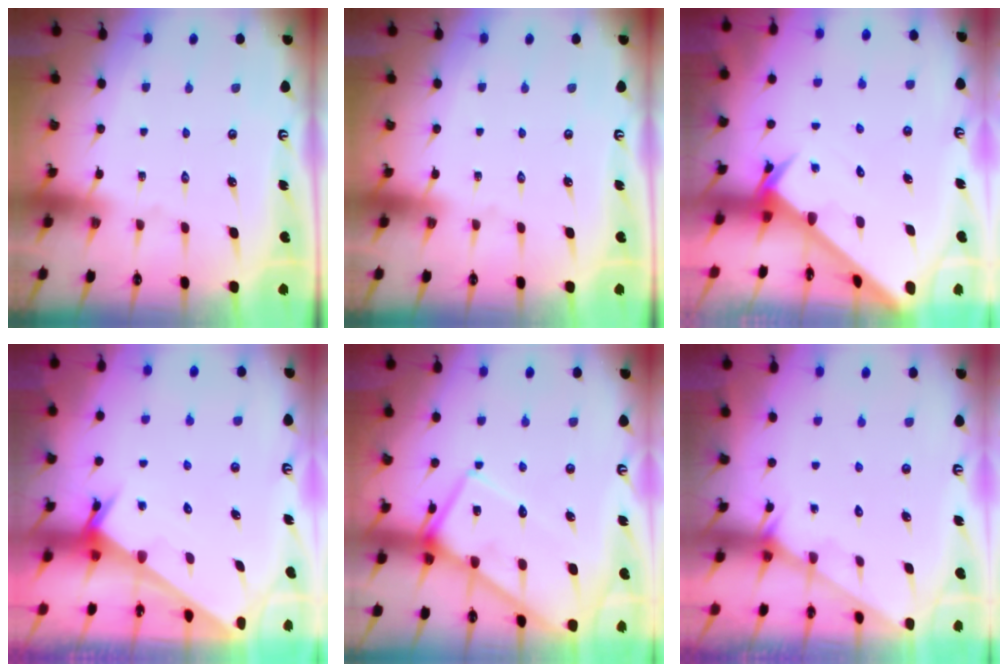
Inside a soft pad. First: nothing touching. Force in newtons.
{"total": 0.0}
{"total": 2.7, "press": 2.7, "slide": 0.1}
{"total": 2.4, "press": 2.4, "slide": 0.1}
{"total": 11.9, "press": 11.8, "slide": 1.4}
{"total": 1.3, "press": 1.3, "slide": 0.1}